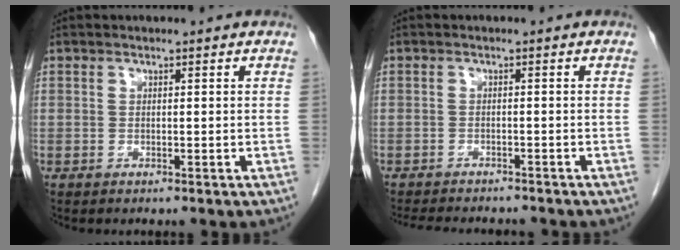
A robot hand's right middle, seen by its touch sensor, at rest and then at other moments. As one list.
[{"total": 9.0, "force": [-8.2, 1.9, 3.2], "torque": [-0.049, -0.008, -0.113]}]